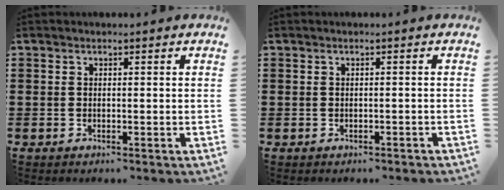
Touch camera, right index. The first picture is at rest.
{"total": 0.5, "force": [-0.5, 0.2, 0.2], "torque": [-0.005, -0.002, -0.009]}